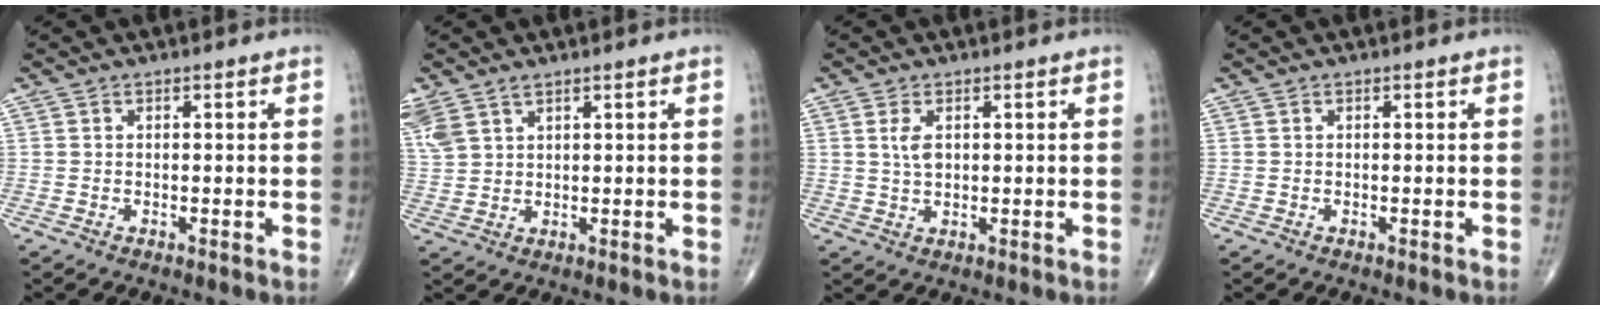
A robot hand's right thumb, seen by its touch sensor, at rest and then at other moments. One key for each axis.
{"total": 8.5, "fx": 4.9, "fy": 5.0, "fz": 4.9, "tx": -0.130, "ty": 0.001, "tz": 0.107}
{"total": 3.3, "fx": 1.0, "fy": 1.9, "fz": 2.6, "tx": -0.048, "ty": -0.004, "tz": 0.022}
{"total": 0.0}